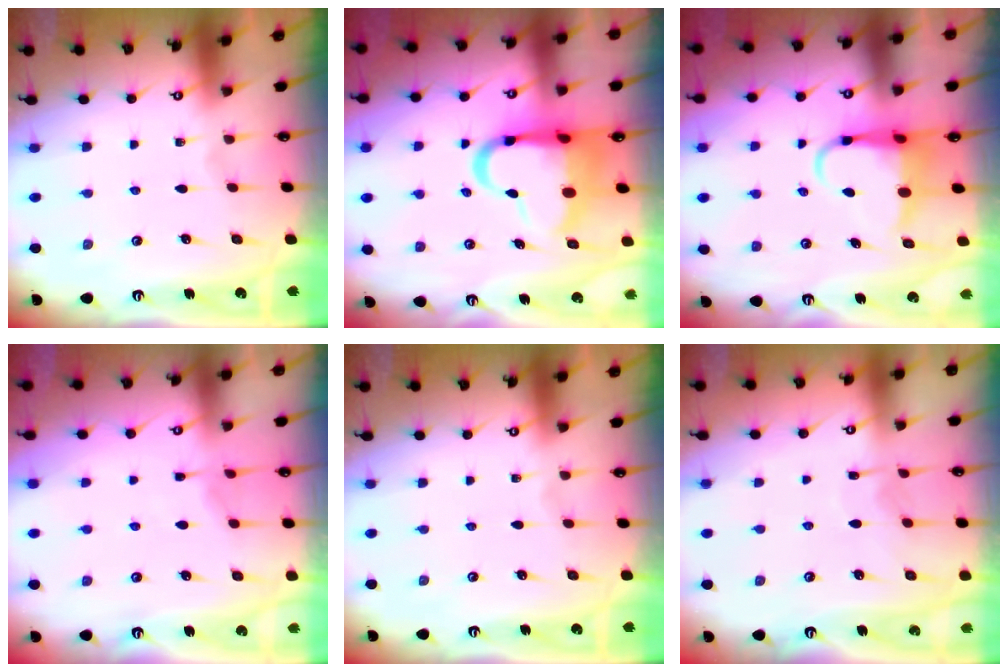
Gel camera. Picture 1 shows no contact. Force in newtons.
{"total": 13.9, "press": 13.3, "slide": 4.0}
{"total": 6.6, "press": 6.5, "slide": 1.2}
{"total": 2.8, "press": 2.7, "slide": 0.3}
{"total": 0.0}
{"total": 5.4, "press": 5.4, "slide": 0.6}